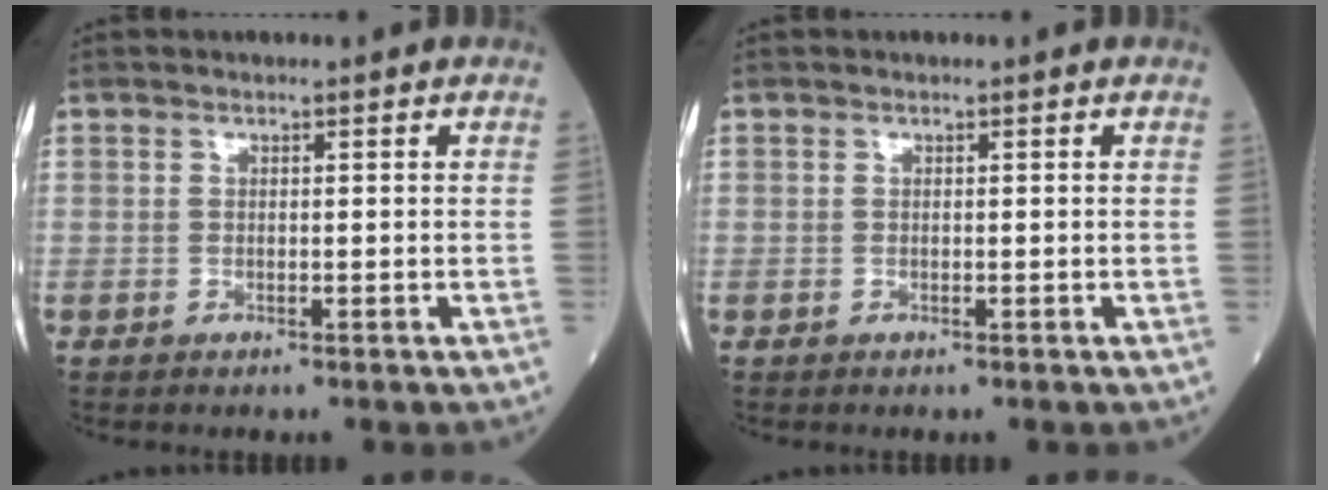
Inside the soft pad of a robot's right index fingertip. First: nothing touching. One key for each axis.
{"total": 0.0}